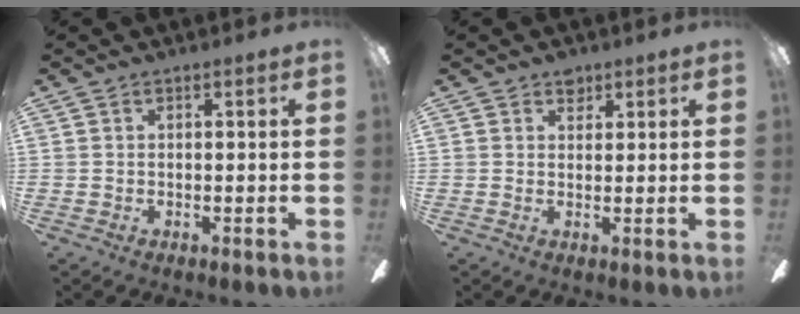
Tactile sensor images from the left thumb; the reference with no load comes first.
{"total": 2.7, "force": [1.9, 1.7, 0.9], "torque": [-0.004, -0.003, 0.032]}